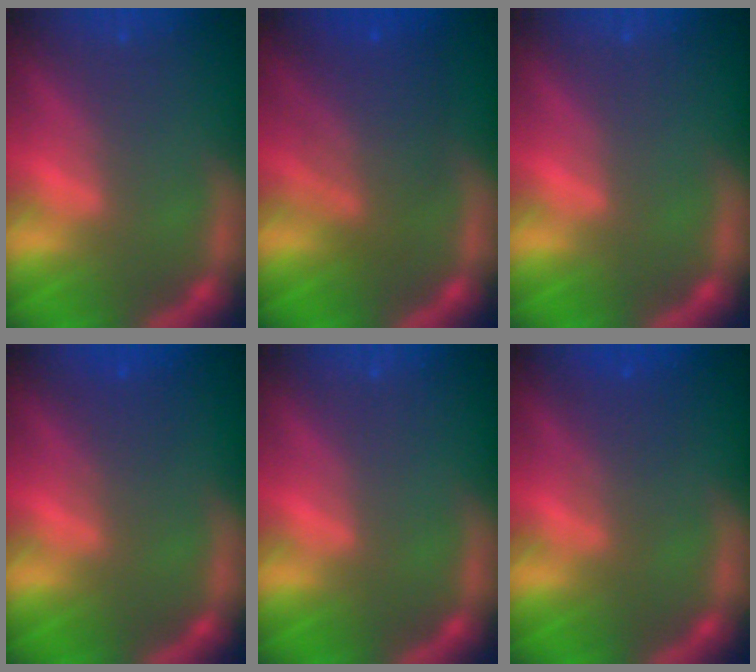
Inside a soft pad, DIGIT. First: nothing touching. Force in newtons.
{"total": 6.0}
{"total": 0.0}
{"total": 2.0}
{"total": 0.0}
{"total": 2.5}